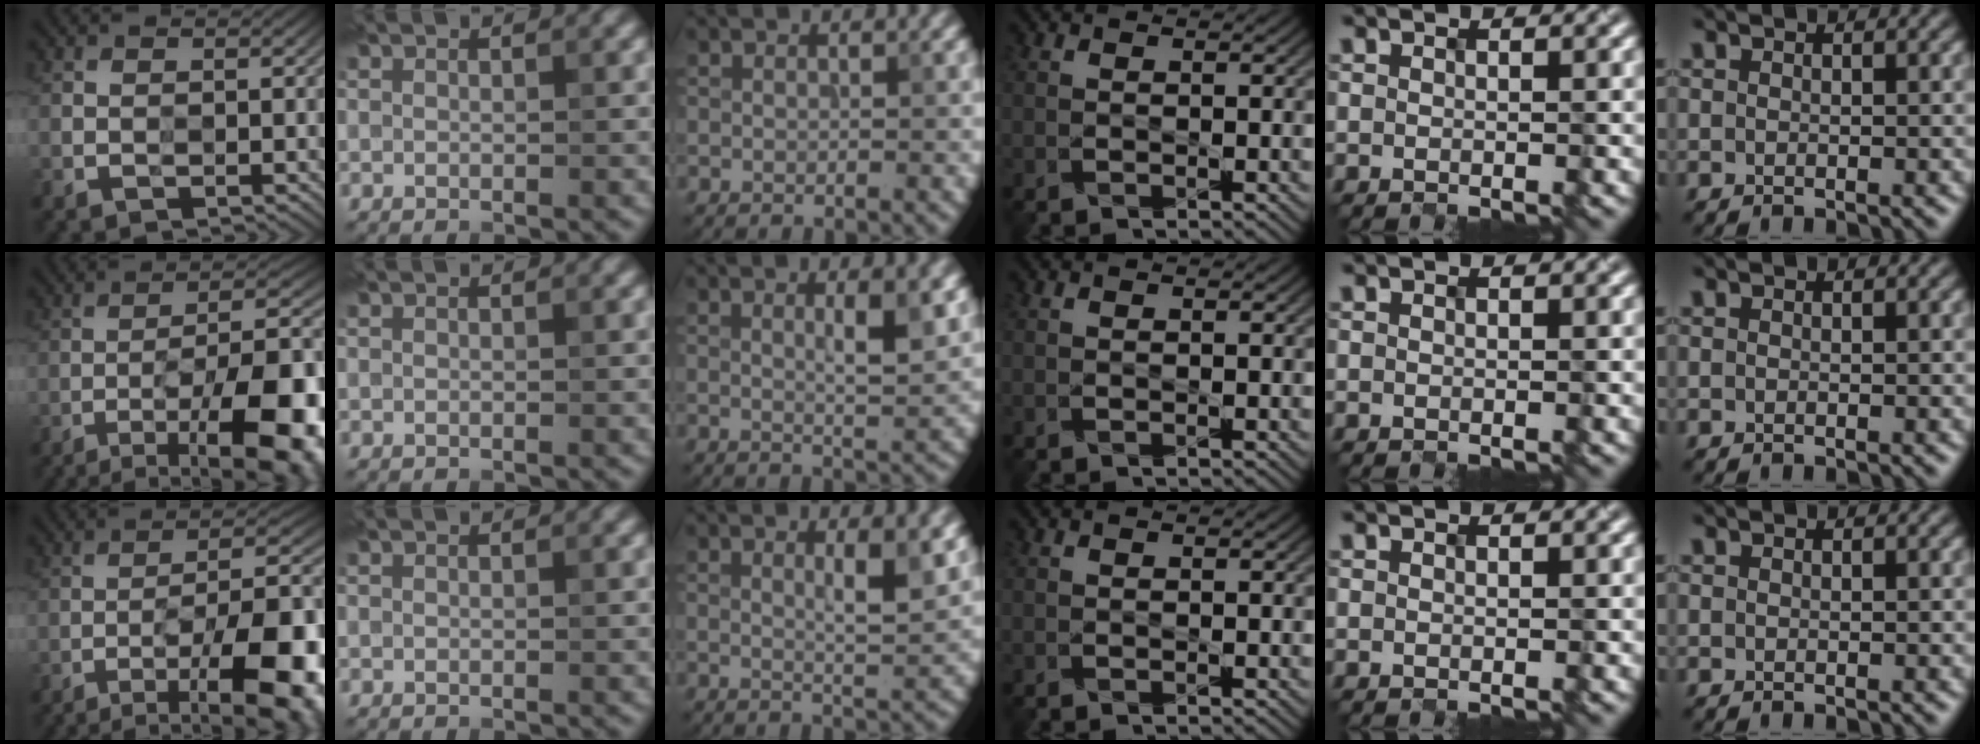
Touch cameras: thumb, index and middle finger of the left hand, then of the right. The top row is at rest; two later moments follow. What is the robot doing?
{"motion": "insert", "object": "connector and pipe"}